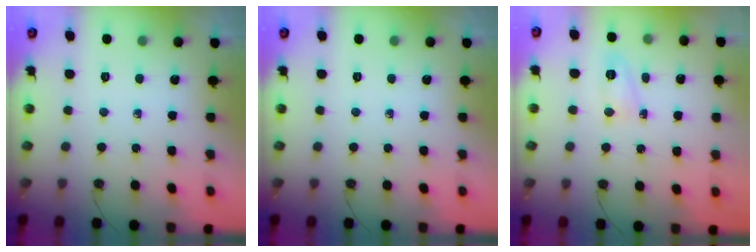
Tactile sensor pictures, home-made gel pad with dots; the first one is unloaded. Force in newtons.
{"total": 0.0}
{"total": 4.6, "press": 4.6, "slide": 0.7}